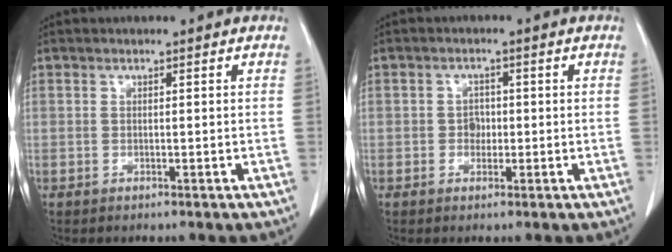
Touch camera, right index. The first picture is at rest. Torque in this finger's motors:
{"motor_torque": [0.26, -0.24, 0.00, 0.00]}